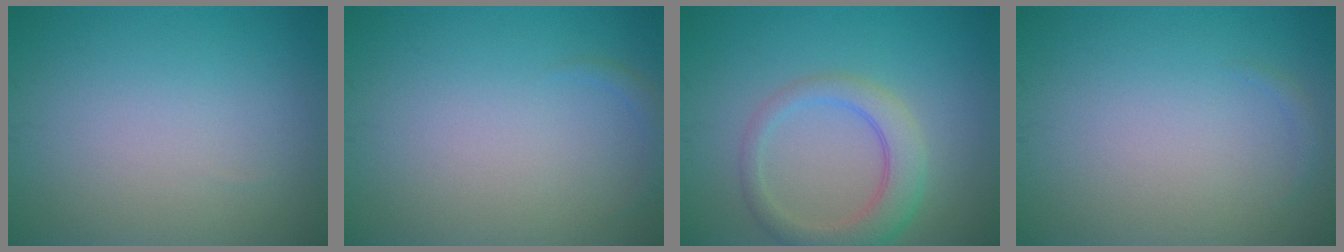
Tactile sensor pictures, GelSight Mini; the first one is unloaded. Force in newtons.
{"total": 0.8, "press": 0.8, "slide": 0.0}
{"total": 4.1, "press": 4.0, "slide": 0.3}
{"total": 0.5, "press": 0.5, "slide": 0.1}